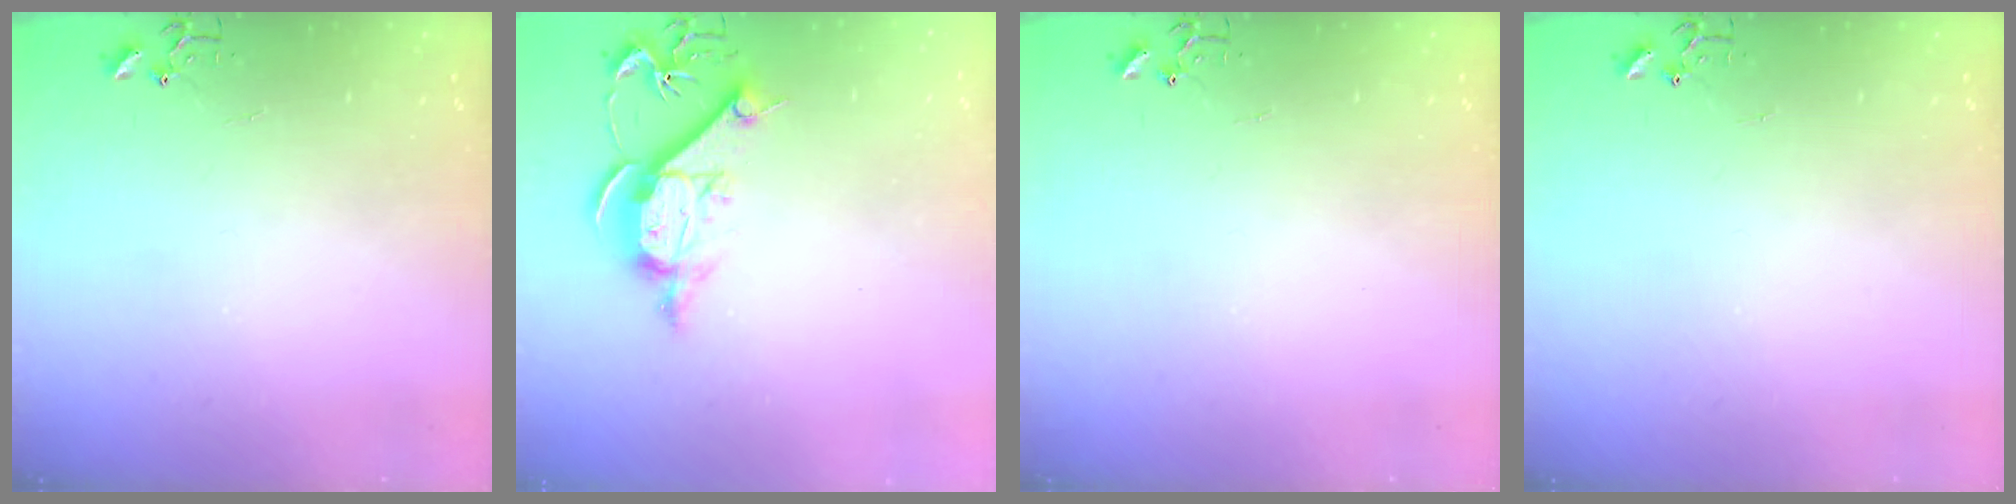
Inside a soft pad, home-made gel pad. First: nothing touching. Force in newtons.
{"total": 10.2, "press": 10.2, "slide": 0.5}
{"total": 0.0}
{"total": 0.0}